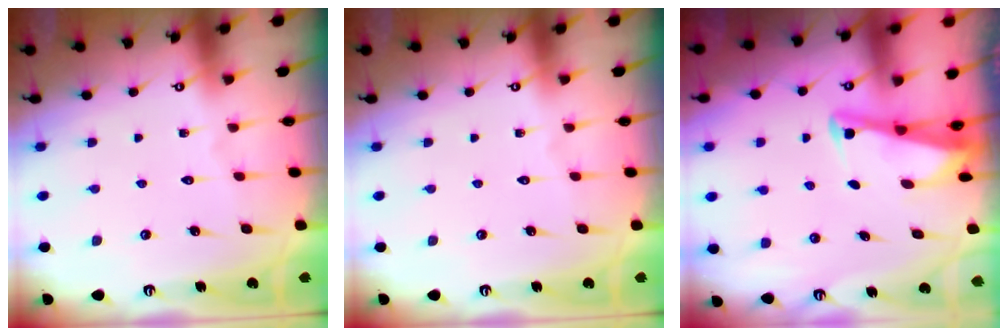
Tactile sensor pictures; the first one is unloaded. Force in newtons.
{"total": 0.0}
{"total": 2.7, "press": 2.6, "slide": 0.4}